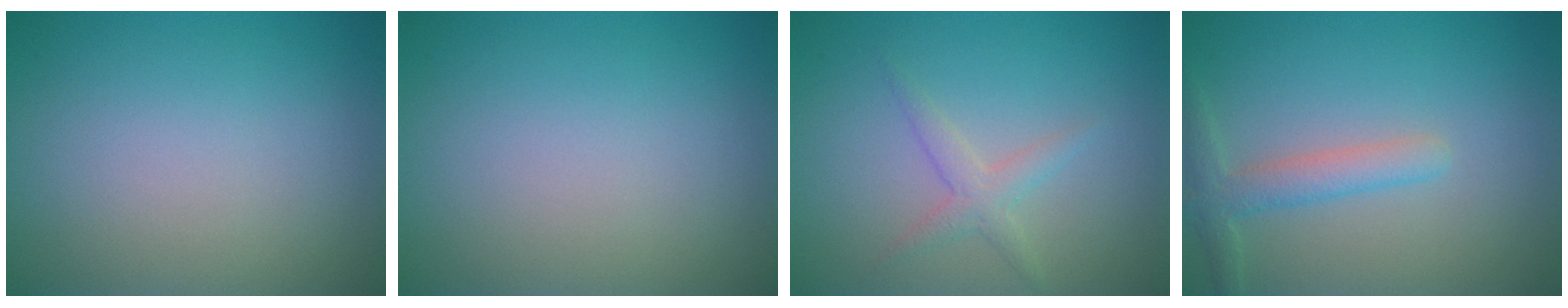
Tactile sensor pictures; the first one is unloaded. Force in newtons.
{"total": 0.0}
{"total": 1.8, "press": 1.8, "slide": 0.1}
{"total": 2.5, "press": 2.5, "slide": 0.0}